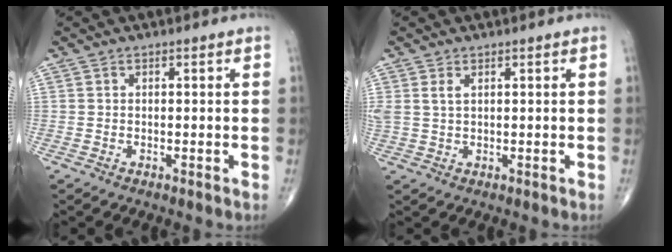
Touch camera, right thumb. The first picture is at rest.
{"total": 2.6, "force": [1.0, 1.3, 2.0], "torque": [-0.053, 0.010, 0.029]}